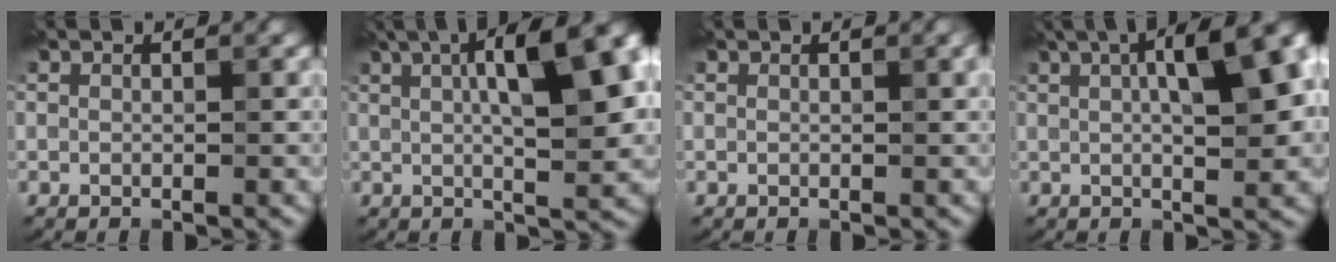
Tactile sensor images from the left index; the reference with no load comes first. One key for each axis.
{"total": 12.9, "fx": 3.5, "fy": 4.3, "fz": 11.7, "tx": -0.135, "ty": 0.020, "tz": 0.041}
{"total": 1.2, "fx": 0.5, "fy": 0.3, "fz": 1.1, "tx": -0.011, "ty": 0.005, "tz": 0.005}
{"total": 11.2, "fx": 3.2, "fy": 3.8, "fz": 10.1, "tx": -0.112, "ty": 0.022, "tz": 0.035}